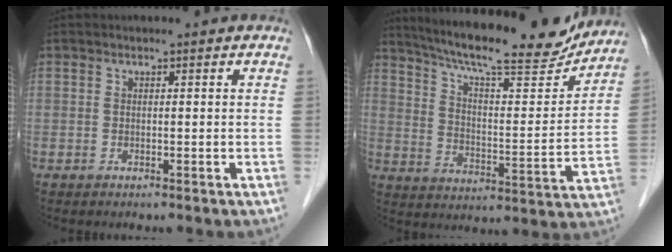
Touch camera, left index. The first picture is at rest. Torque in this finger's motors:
{"motor_torque": [0.27, -0.46, 0.33, 0.08]}